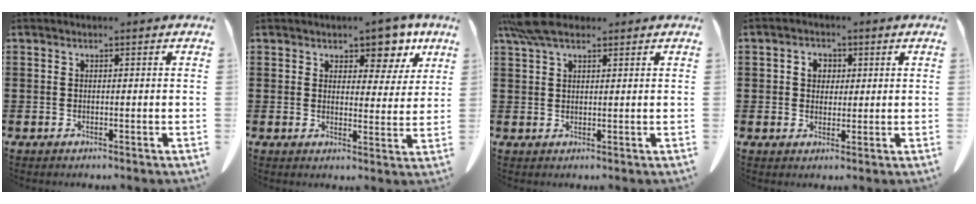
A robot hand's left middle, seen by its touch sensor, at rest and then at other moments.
{"total": 5.8, "force": [4.7, 2.6, 2.3], "torque": [-0.033, -0.024, 0.078]}
{"total": 5.6, "force": [4.0, 1.6, 3.5], "torque": [-0.080, -0.001, 0.076]}
{"total": 2.7, "force": [0.8, 2.5, 0.9], "torque": [-0.029, 0.010, 0.011]}